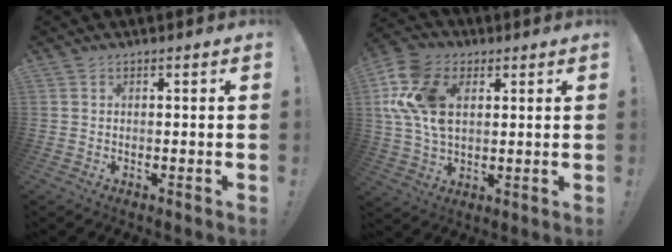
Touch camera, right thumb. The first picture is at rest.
{"total": 17.5, "force": [4.6, 11.8, 12.2], "torque": [-0.255, -0.005, 0.087]}